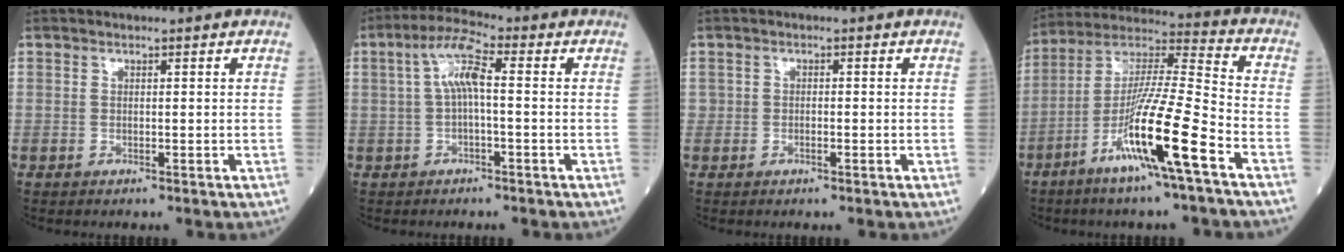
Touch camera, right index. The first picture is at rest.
{"total": 5.9, "force": [0.5, 1.0, 5.8], "torque": [-0.113, 0.020, 0.009]}
{"total": 0.7, "force": [-0.3, 0.0, 0.6], "torque": [-0.013, 0.002, -0.003]}
{"total": 15.5, "force": [-7.1, -0.5, 13.8], "torque": [-0.268, -0.014, -0.133]}